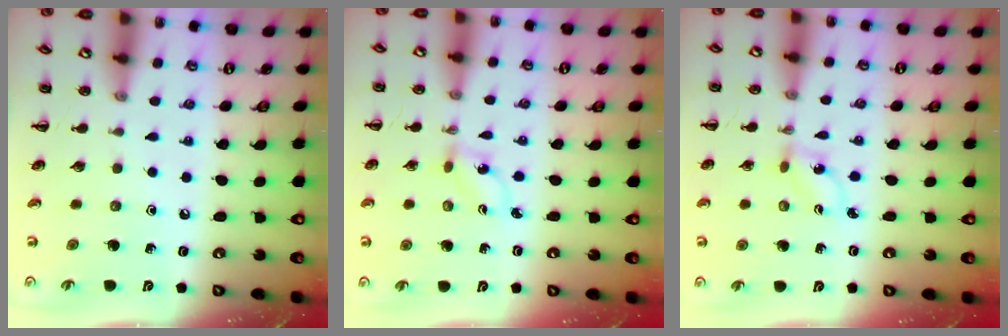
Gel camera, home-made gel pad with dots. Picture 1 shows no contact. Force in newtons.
{"total": 0.9, "press": 0.8, "slide": 0.5}
{"total": 0.9, "press": 0.8, "slide": 0.5}